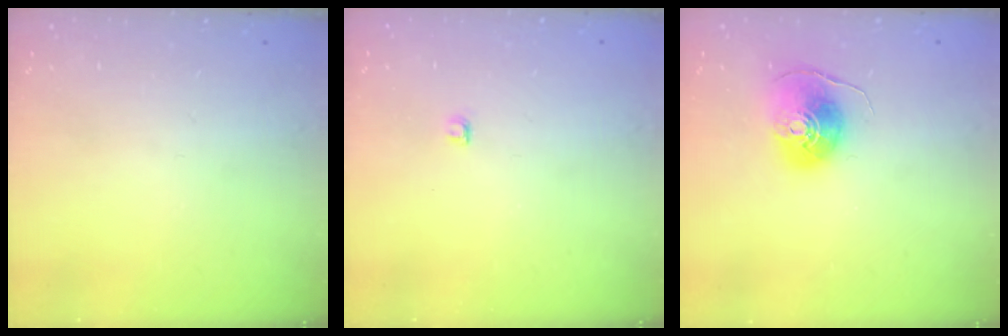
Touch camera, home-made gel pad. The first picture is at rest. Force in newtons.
{"total": 2.8, "press": 2.7, "slide": 0.3}
{"total": 8.8, "press": 8.8, "slide": 0.6}